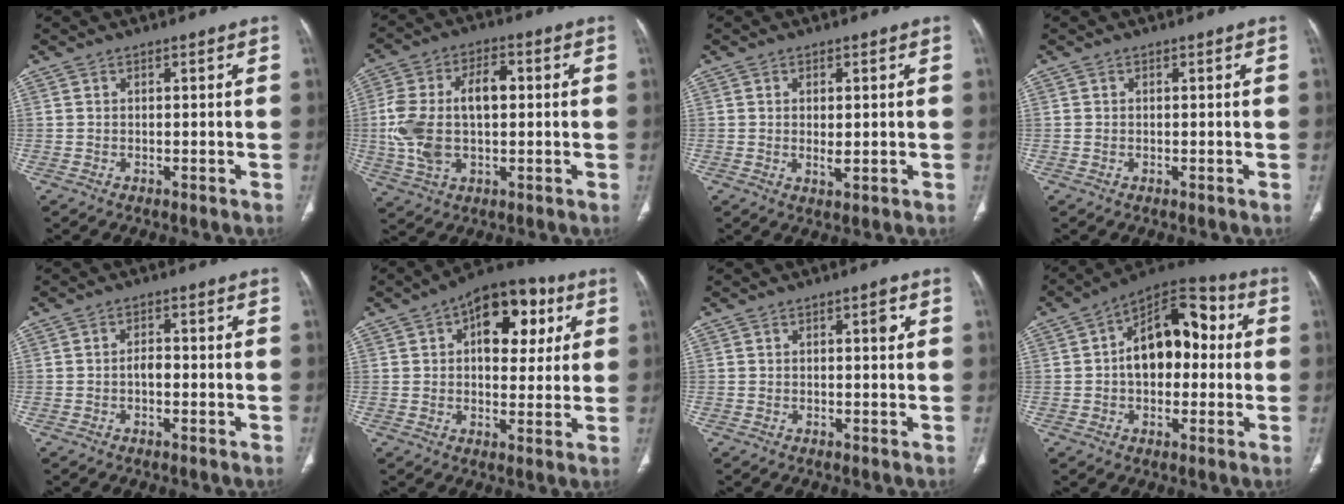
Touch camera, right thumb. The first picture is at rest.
{"total": 14.4, "force": [0.2, 8.0, 12.0], "torque": [-0.249, 0.026, 0.007]}
{"total": 3.1, "force": [0.0, 1.3, 2.8], "torque": [-0.049, -0.008, 0.003]}
{"total": 0.0}
{"total": 2.3, "force": [-0.5, 1.2, 1.9], "torque": [-0.029, 0.006, -0.011]}
{"total": 15.2, "force": [4.9, 8.9, 11.3], "torque": [-0.106, 0.006, 0.066]}
{"total": 2.2, "force": [0.5, 0.9, 1.9], "torque": [-0.024, 0.001, 0.007]}
{"total": 15.8, "force": [1.3, 9.9, 12.3], "torque": [-0.144, 0.040, 0.009]}